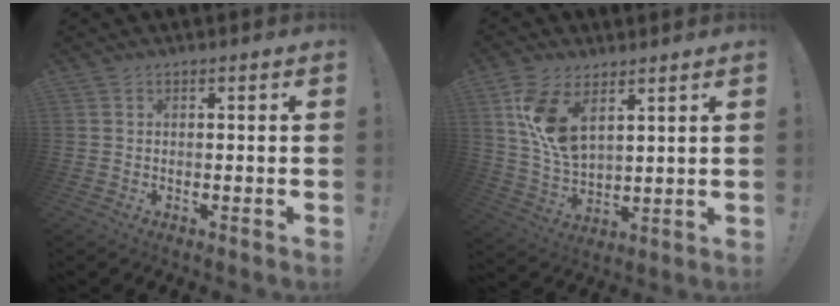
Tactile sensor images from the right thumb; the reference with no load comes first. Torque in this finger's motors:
{"motor_torque": [0.57, 0.58, 0.37, 0.37, 0.06]}